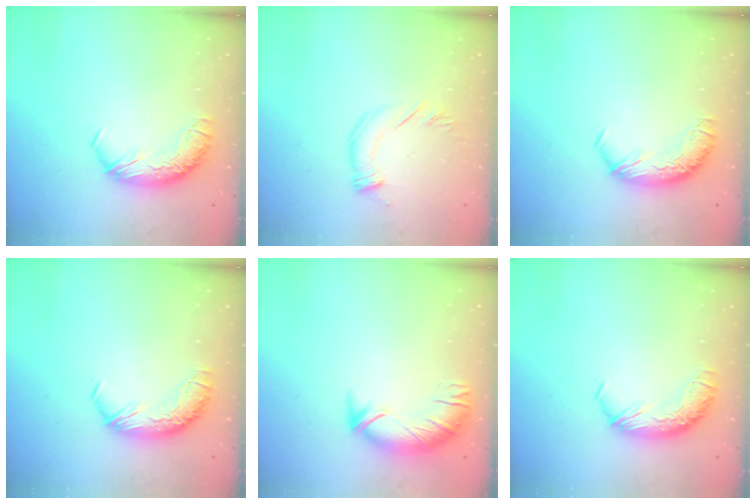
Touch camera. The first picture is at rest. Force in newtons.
{"total": 3.6, "press": 3.5, "slide": 0.8}
{"total": 0.0}
{"total": 0.0}
{"total": 3.5, "press": 2.4, "slide": 2.5}
{"total": 0.0}